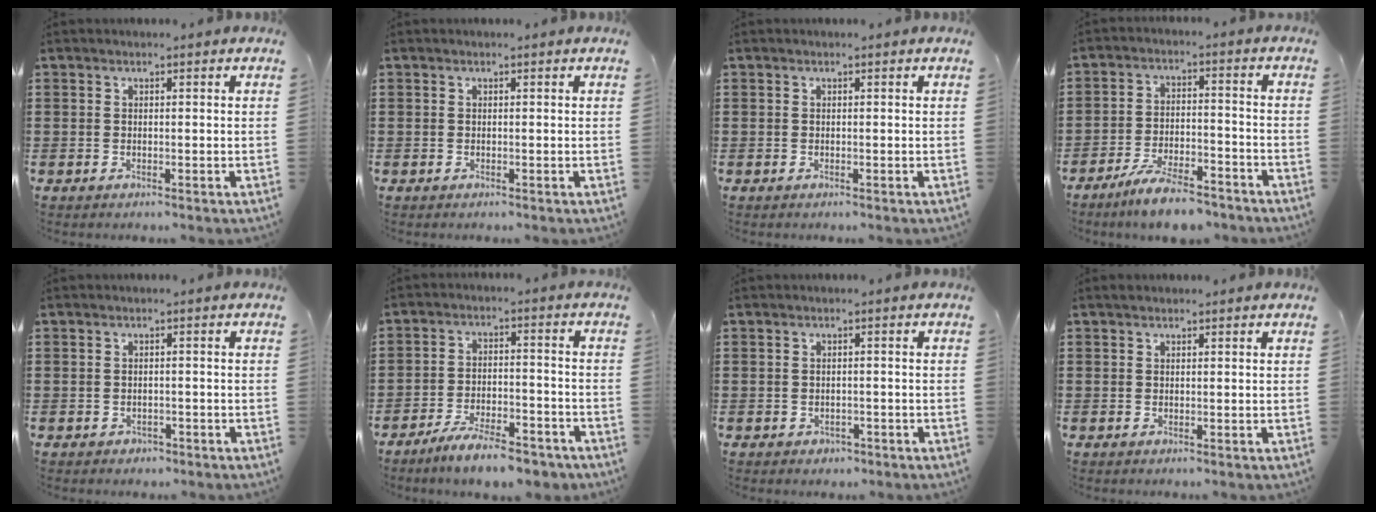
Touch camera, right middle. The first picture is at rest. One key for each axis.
{"total": 0.0}
{"total": 0.0}
{"total": 7.3, "fx": -6.3, "fy": 1.0, "fz": 3.4, "tx": -0.070, "ty": 0.000, "tz": -0.120}
{"total": 0.8, "fx": -0.7, "fy": 0.4, "fz": 0.0, "tx": -0.003, "ty": 0.000, "tz": -0.016}
{"total": 7.7, "fx": -6.8, "fy": 1.0, "fz": 3.6, "tx": -0.068, "ty": 0.004, "tz": -0.127}
{"total": 0.8, "fx": -0.6, "fy": 0.5, "fz": 0.0, "tx": -0.005, "ty": -0.001, "tz": -0.013}
{"total": 0.5, "fx": 0.4, "fy": 0.3, "fz": 0.1, "tx": -0.004, "ty": 0.002, "tz": 0.008}